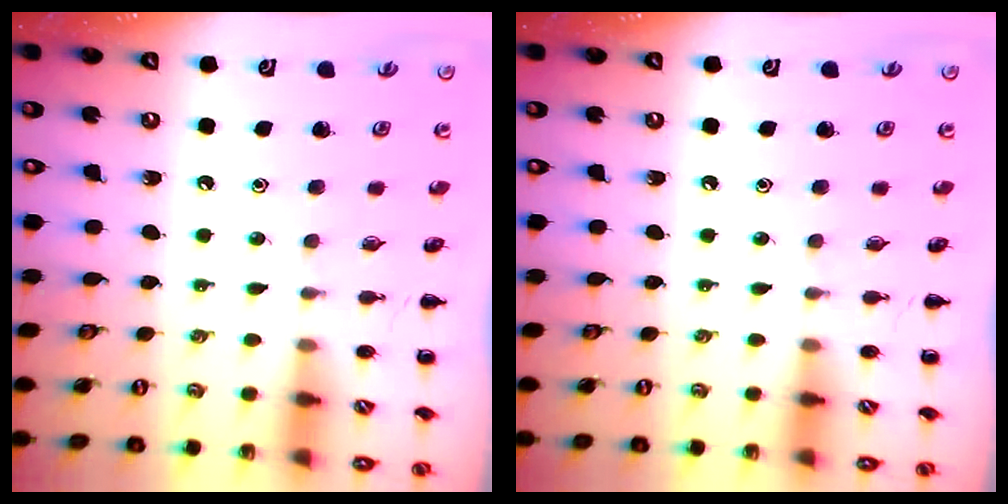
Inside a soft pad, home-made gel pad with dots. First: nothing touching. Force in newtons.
{"total": 0.0}